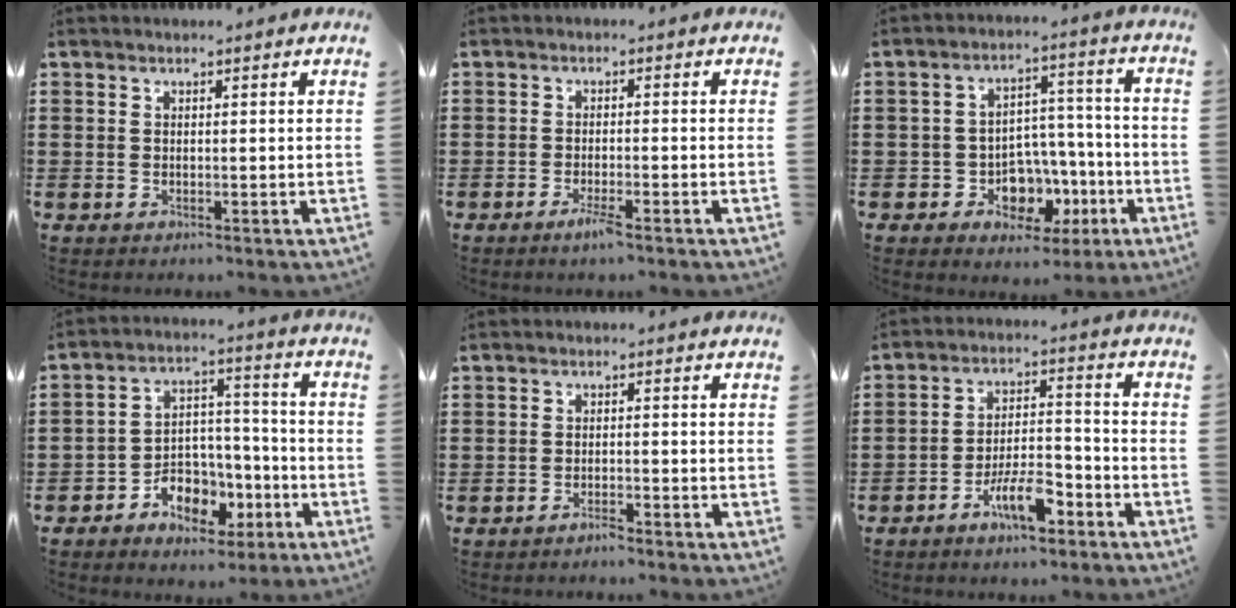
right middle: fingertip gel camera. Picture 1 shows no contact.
{"total": 2.4, "force": [-1.5, 0.2, 1.9], "torque": [-0.031, 0.000, -0.028]}
{"total": 7.4, "force": [-3.4, 5.5, 3.5], "torque": [-0.057, 0.023, -0.056]}
{"total": 7.0, "force": [-3.9, 4.8, 3.2], "torque": [-0.054, 0.027, -0.067]}
{"total": 1.2, "force": [-1.1, 0.0, 0.5], "torque": [-0.012, -0.002, -0.022]}
{"total": 7.9, "force": [-5.2, 2.5, 5.4], "torque": [-0.101, 0.007, -0.095]}